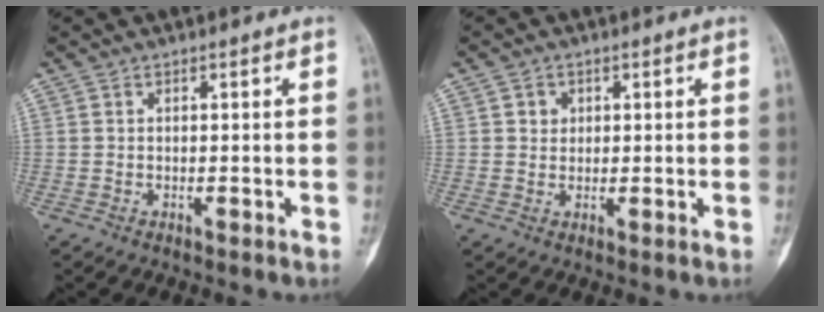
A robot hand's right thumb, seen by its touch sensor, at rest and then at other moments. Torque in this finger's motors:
{"motor_torque": [-0.10, 0.18, 0.56, 0.17, 0.02]}